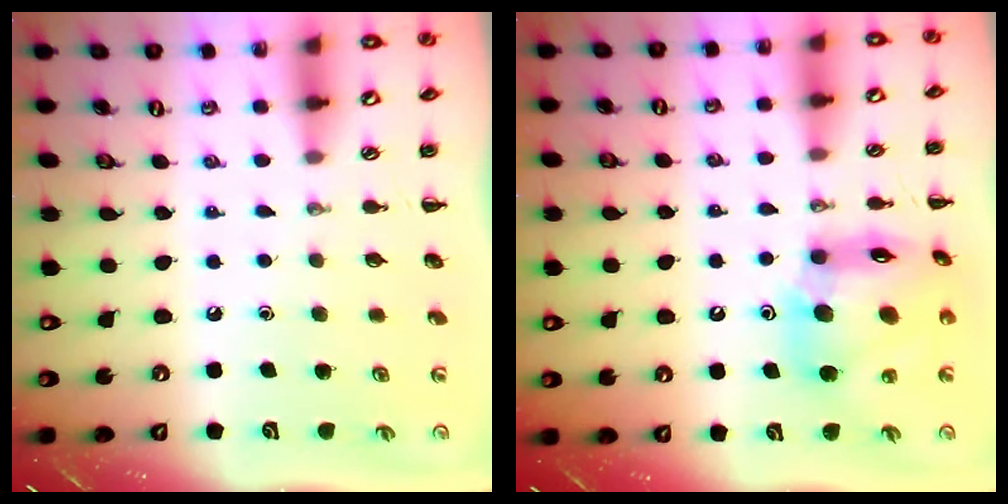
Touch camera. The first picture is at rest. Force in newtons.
{"total": 15.2, "press": 14.6, "slide": 4.3}